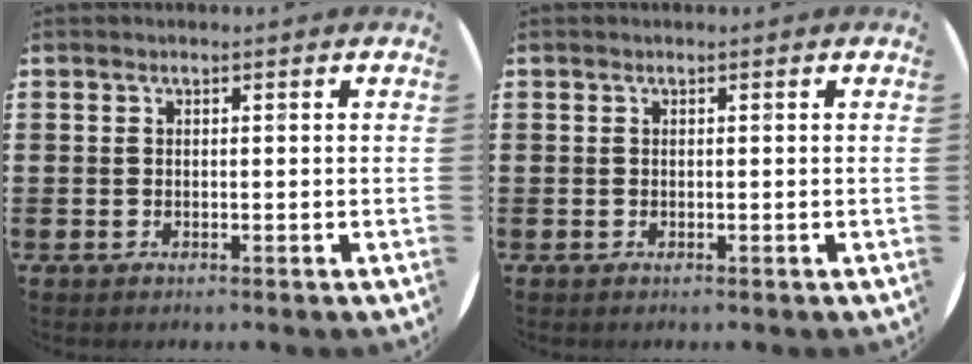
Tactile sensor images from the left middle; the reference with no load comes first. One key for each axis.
{"total": 0.0}